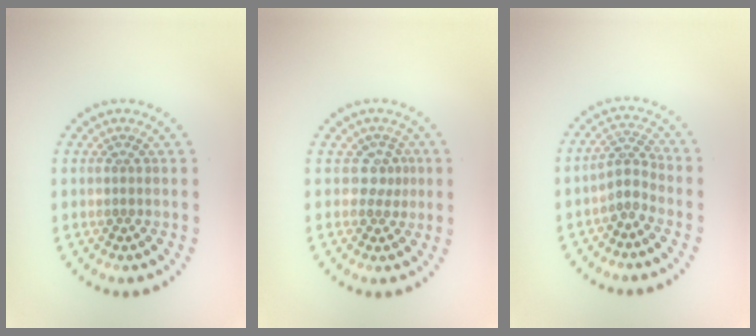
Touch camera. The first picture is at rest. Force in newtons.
{"total": 1.8, "press": 1.3, "slide": 1.3}
{"total": 2.1, "press": 1.6, "slide": 1.4}